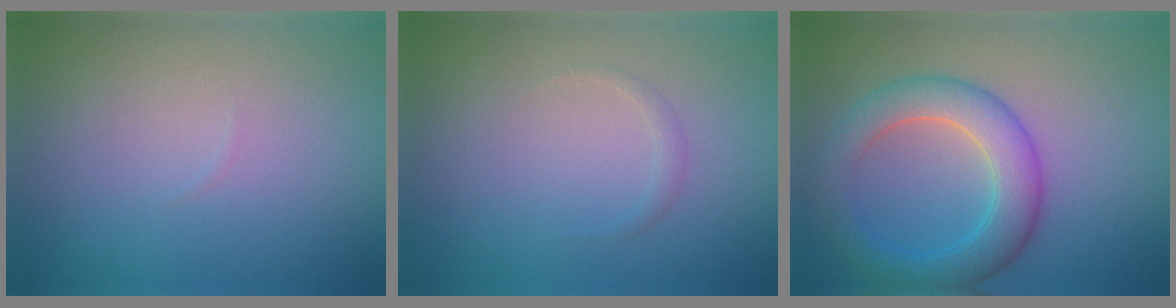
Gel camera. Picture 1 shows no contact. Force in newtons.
{"total": 0.8, "press": 0.8, "slide": 0.0}
{"total": 5.7, "press": 5.7, "slide": 0.1}